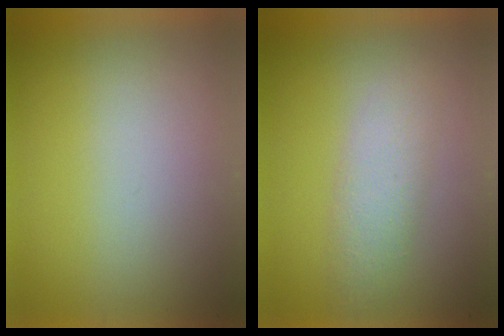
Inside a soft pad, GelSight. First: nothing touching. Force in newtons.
{"total": 1.8}